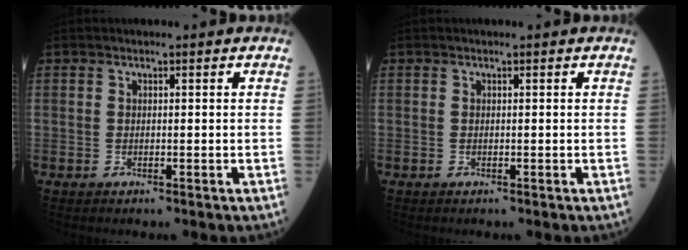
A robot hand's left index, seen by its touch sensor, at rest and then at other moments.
{"total": 0.0}